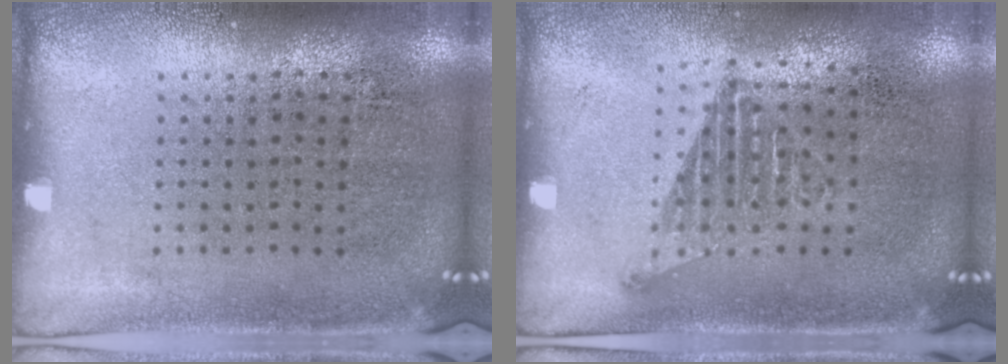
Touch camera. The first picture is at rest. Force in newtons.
{"total": 1.1, "press": 1.0, "slide": 0.6}